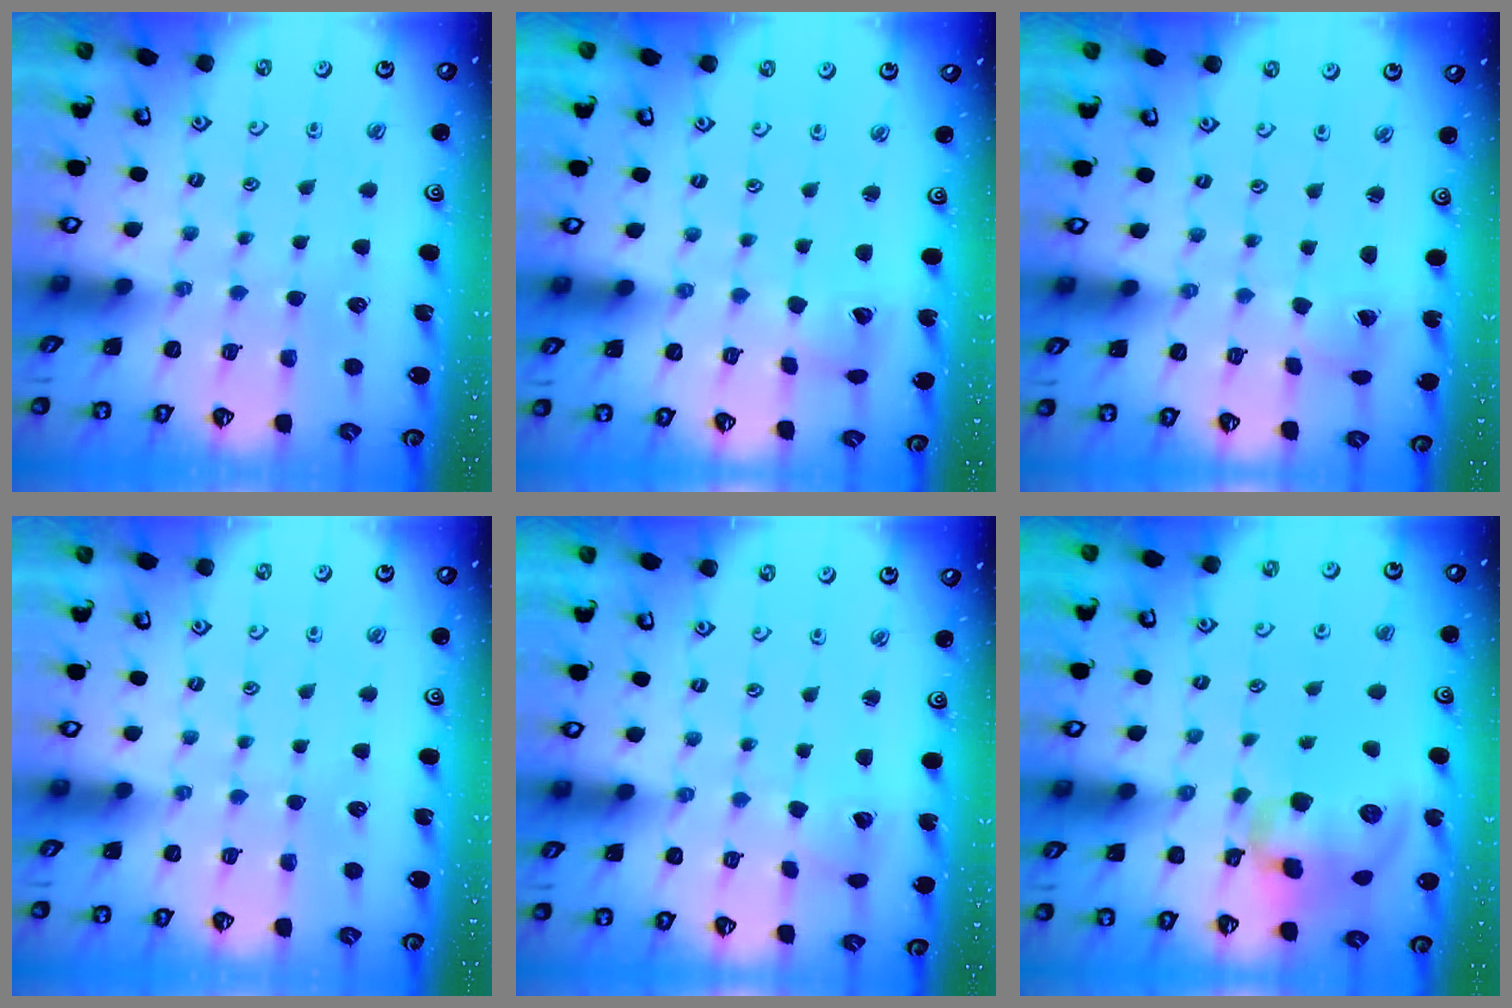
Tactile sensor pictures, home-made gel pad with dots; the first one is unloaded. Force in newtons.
{"total": 4.9, "press": 4.9, "slide": 0.6}
{"total": 1.3, "press": 1.2, "slide": 0.2}
{"total": 0.0}
{"total": 2.2, "press": 2.2, "slide": 0.3}
{"total": 15.7, "press": 15.4, "slide": 2.8}